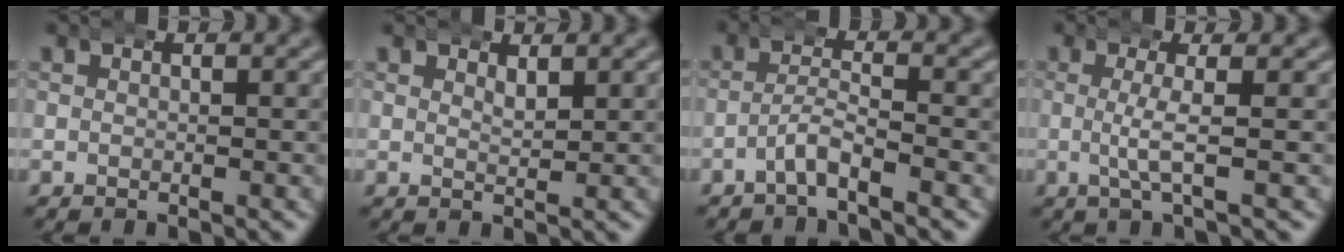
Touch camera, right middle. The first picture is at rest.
{"total": 1.2, "force": [1.0, 0.1, 0.6], "torque": [-0.010, -0.008, 0.020]}
{"total": 2.4, "force": [-2.1, 0.1, 1.3], "torque": [-0.017, 0.008, -0.044]}
{"total": 2.7, "force": [0.2, -0.3, 2.6], "torque": [-0.050, 0.000, 0.002]}